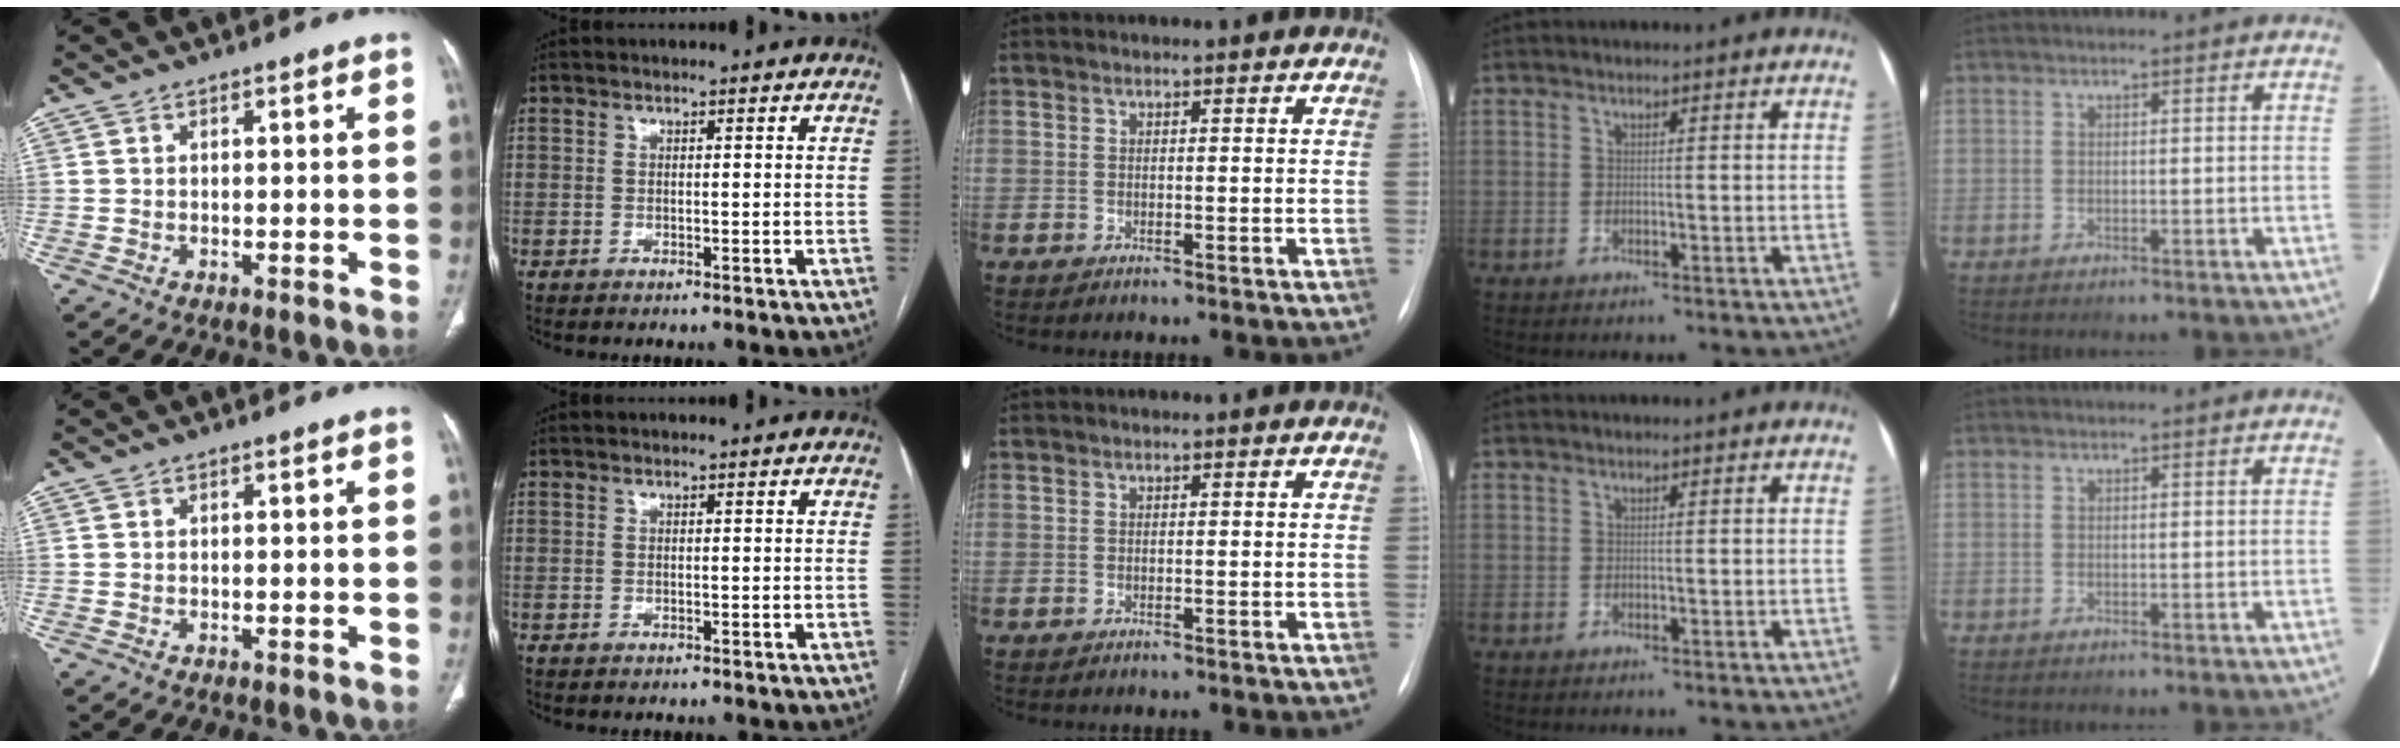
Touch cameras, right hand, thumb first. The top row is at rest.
{}